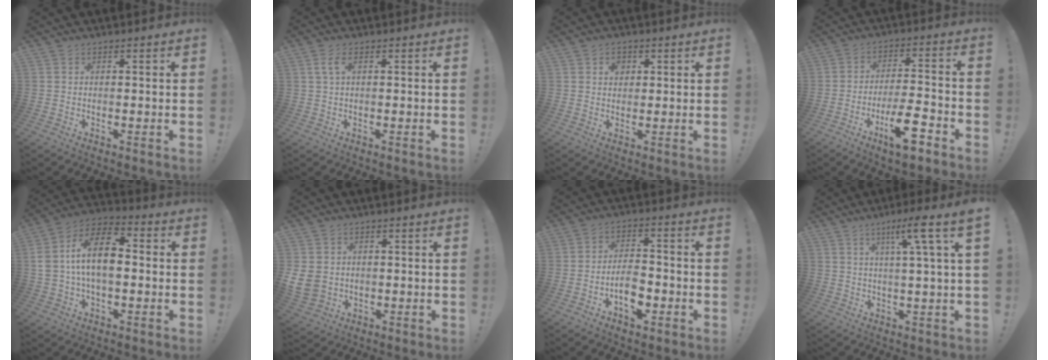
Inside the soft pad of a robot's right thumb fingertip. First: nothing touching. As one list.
[{"total": 3.3, "force": [1.2, 0.9, 2.9], "torque": [-0.055, 0.001, 0.020]}, {"total": 2.8, "force": [1.1, 2.4, 1.1], "torque": [-0.002, -0.003, 0.015]}, {"total": 12.6, "force": [-7.0, 3.8, 9.8], "torque": [-0.150, 0.037, -0.114]}, {"total": 16.1, "force": [0.9, 9.3, 13.0], "torque": [-0.240, 0.014, 0.014]}, {"total": 5.9, "force": [0.8, 5.1, 2.8], "torque": [-0.060, -0.008, 0.020]}, {"total": 8.2, "force": [-3.7, 4.6, 5.8], "torque": [-0.084, 0.008, -0.062]}, {"total": 9.2, "force": [3.4, -0.7, 8.5], "torque": [-0.141, -0.007, 0.042]}]